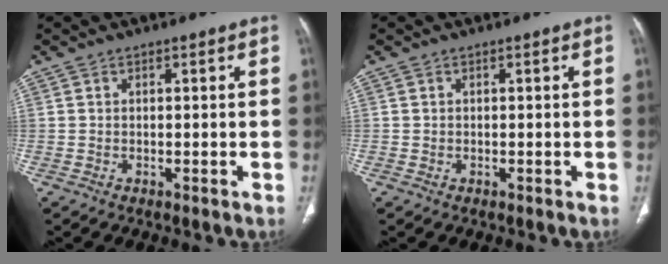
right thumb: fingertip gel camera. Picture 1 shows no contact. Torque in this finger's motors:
{"motor_torque": [-0.42, -0.08, -0.46, 0.12, -0.03]}